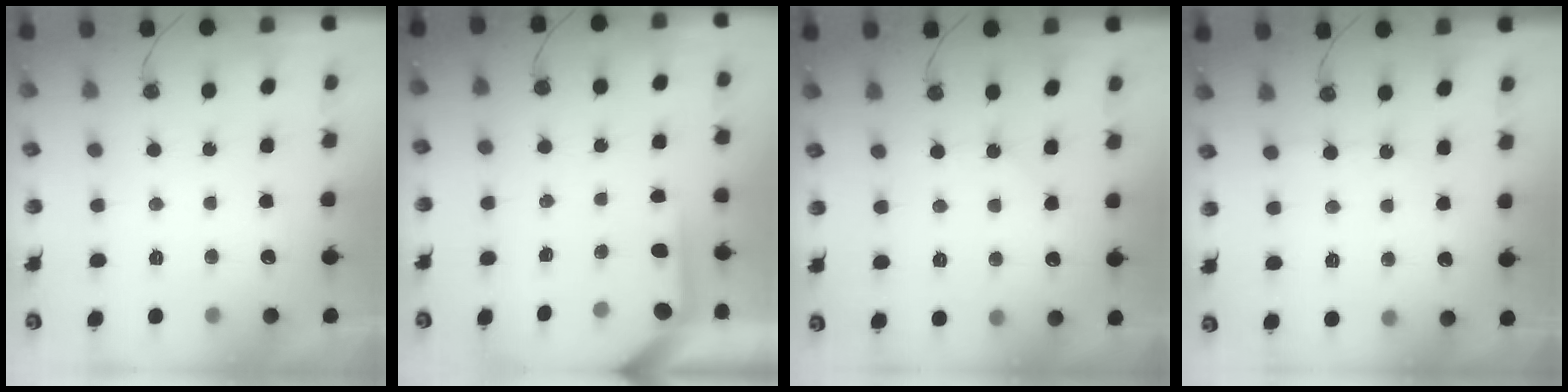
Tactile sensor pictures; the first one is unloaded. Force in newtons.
{"total": 3.1, "press": 3.1, "slide": 0.4}
{"total": 3.1, "press": 3.1, "slide": 0.5}
{"total": 2.5, "press": 2.4, "slide": 0.5}